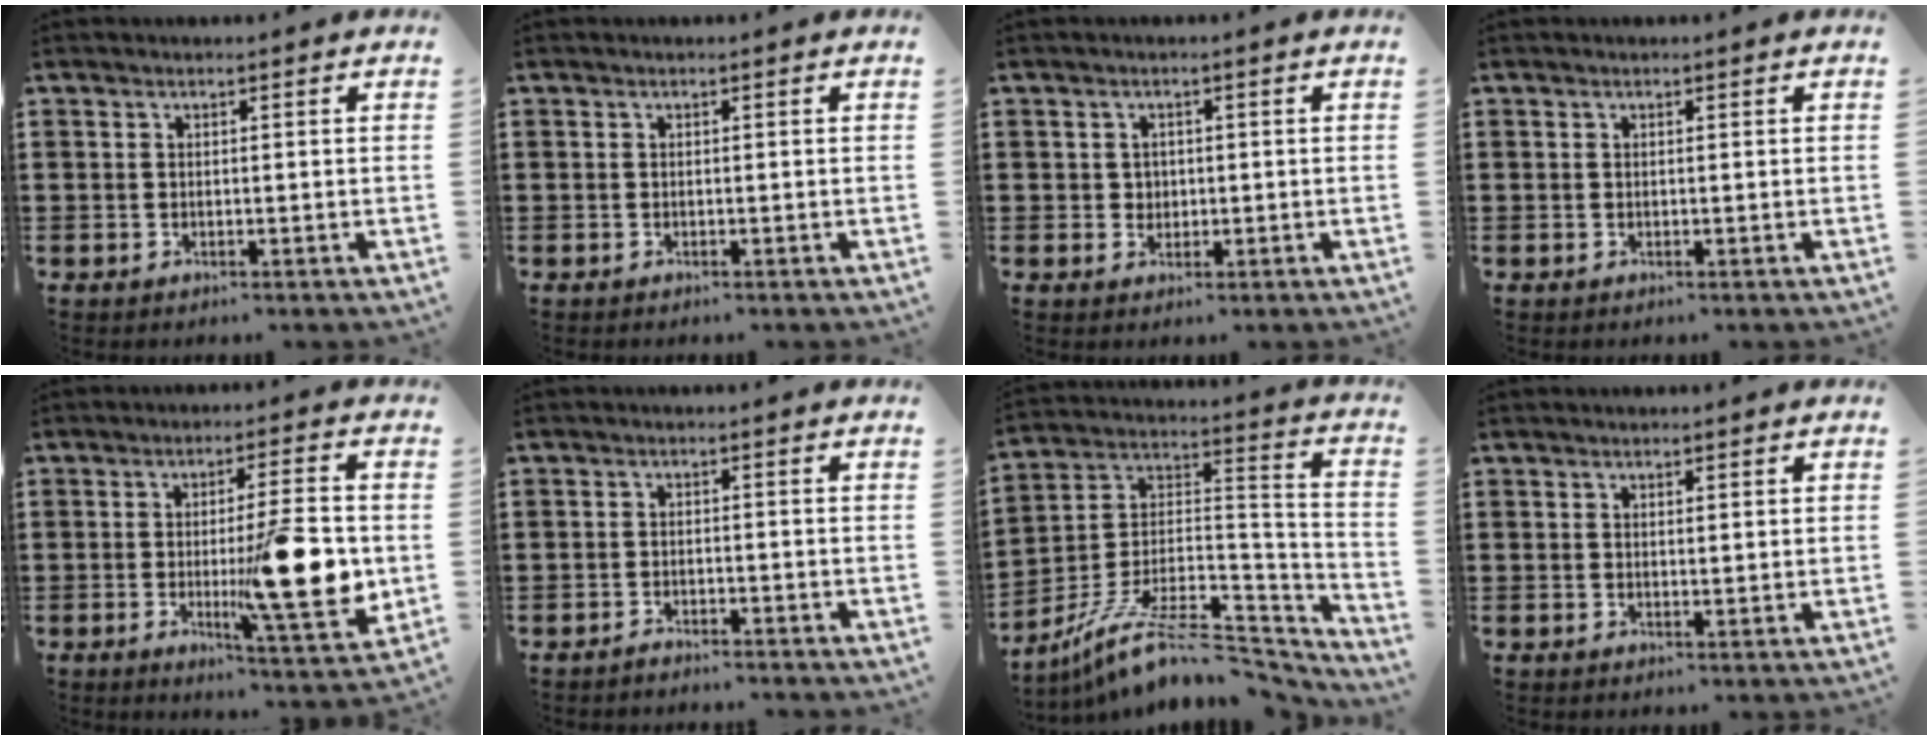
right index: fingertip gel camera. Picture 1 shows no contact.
{"total": 0.0}
{"total": 1.6, "force": [0.2, 1.5, 0.5], "torque": [-0.015, 0.009, 0.003]}
{"total": 0.0}
{"total": 15.5, "force": [-1.7, 3.1, 15.1], "torque": [-0.228, -0.016, -0.029]}
{"total": 1.3, "force": [-1.3, 0.1, 0.0], "torque": [-0.003, 0.004, -0.027]}
{"total": 11.2, "force": [-8.0, 3.6, 7.0], "torque": [-0.129, 0.015, -0.150]}
{"total": 0.7, "force": [0.5, 0.2, 0.4], "torque": [-0.007, 0.003, 0.009]}